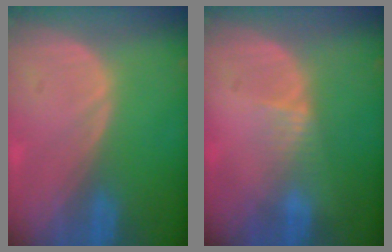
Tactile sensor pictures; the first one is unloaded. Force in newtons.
{"total": 2.3, "press": 2.1, "slide": 1.0}